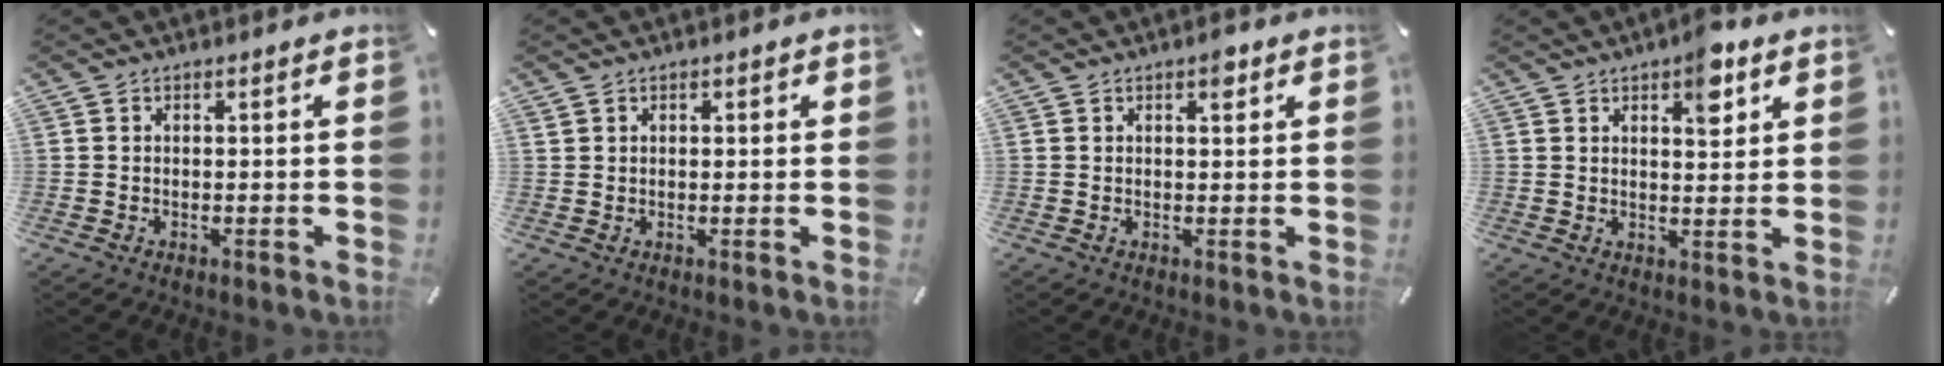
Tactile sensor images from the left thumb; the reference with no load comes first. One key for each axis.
{"total": 1.1, "fx": 0.5, "fy": 0.9, "fz": 0.3, "tx": -0.007, "ty": 0.003, "tz": 0.009}
{"total": 2.7, "fx": 1.4, "fy": 1.4, "fz": 1.9, "tx": -0.017, "ty": -0.005, "tz": 0.018}
{"total": 7.0, "fx": 4.1, "fy": 3.2, "fz": 4.8, "tx": -0.055, "ty": -0.018, "tz": 0.064}